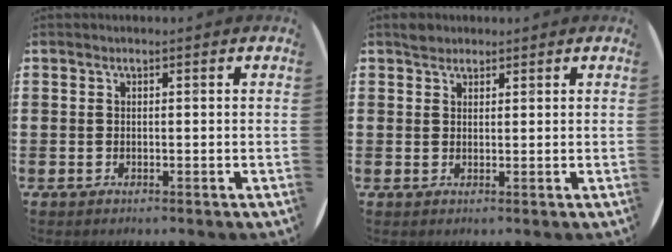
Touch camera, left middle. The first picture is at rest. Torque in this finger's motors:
{"motor_torque": [0.41, -0.37, 0.03, 0.01]}